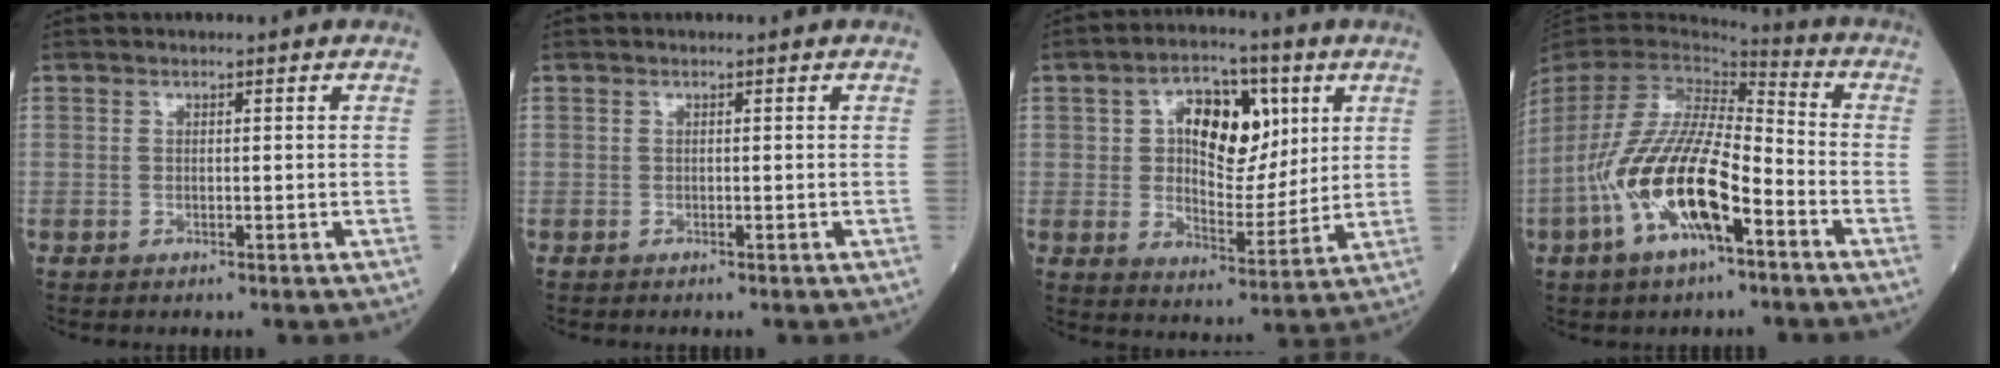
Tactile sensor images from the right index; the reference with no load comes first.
{"total": 0.0}
{"total": 12.4, "force": [3.9, 6.5, 9.8], "torque": [-0.157, 0.021, 0.066]}
{"total": 16.9, "force": [-6.6, 5.0, 14.8], "torque": [-0.313, -0.003, -0.119]}